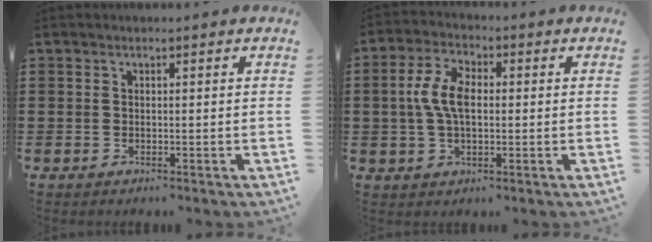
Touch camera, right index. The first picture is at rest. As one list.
[{"total": 6.8, "force": [0.2, 3.6, 5.7], "torque": [-0.133, 0.008, -0.004]}]